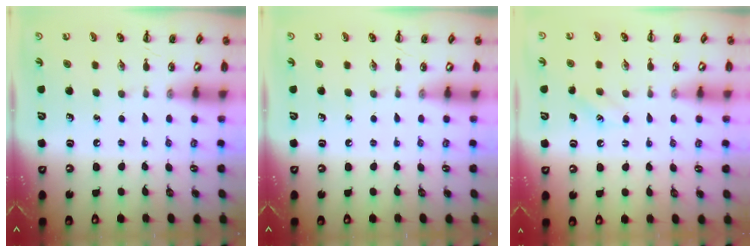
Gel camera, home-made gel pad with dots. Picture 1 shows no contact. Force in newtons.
{"total": 0.0}
{"total": 5.5, "press": 5.3, "slide": 1.4}